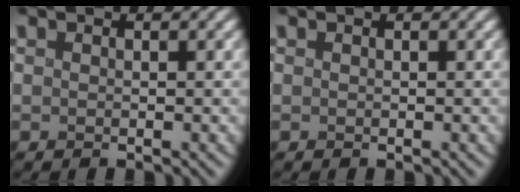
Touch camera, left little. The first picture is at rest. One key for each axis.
{"total": 0.0}